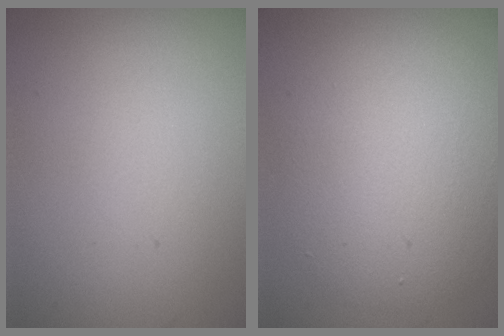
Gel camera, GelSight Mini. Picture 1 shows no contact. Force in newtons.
{"total": 6.7, "press": 6.7, "slide": 0.3}